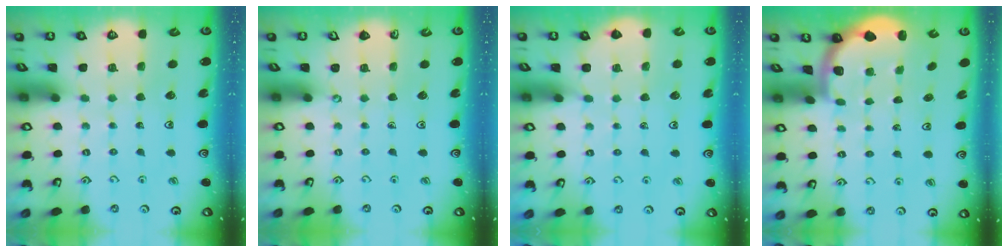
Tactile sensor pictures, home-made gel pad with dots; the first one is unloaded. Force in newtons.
{"total": 0.0}
{"total": 1.5, "press": 1.5, "slide": 0.3}
{"total": 1.7, "press": 1.7, "slide": 0.3}